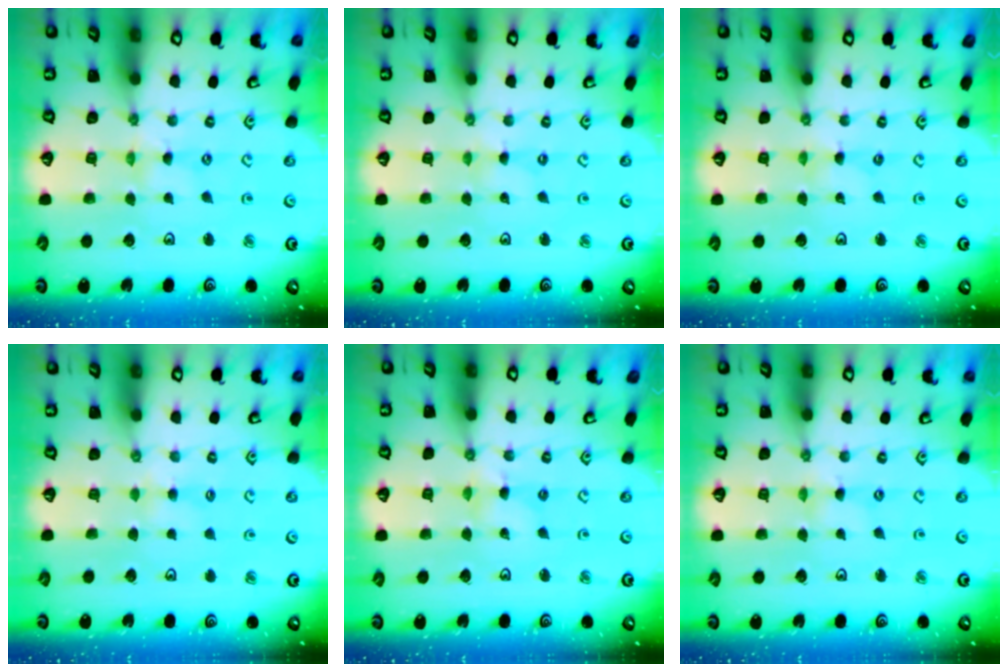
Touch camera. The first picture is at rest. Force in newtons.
{"total": 0.0}
{"total": 0.0}
{"total": 3.0, "press": 2.9, "slide": 0.4}
{"total": 2.0, "press": 2.0, "slide": 0.3}
{"total": 0.9, "press": 0.8, "slide": 0.2}